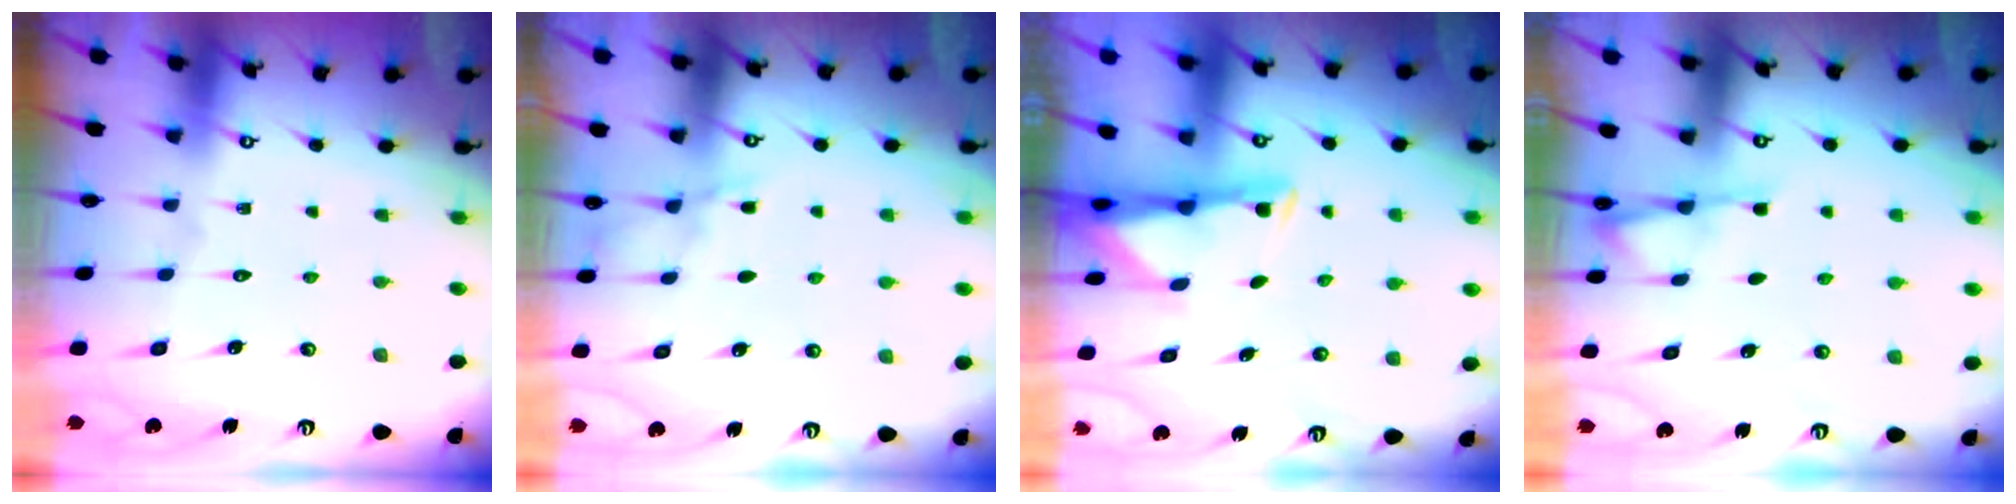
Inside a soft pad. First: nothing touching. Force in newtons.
{"total": 3.9, "press": 3.8, "slide": 0.5}
{"total": 2.7, "press": 2.6, "slide": 0.7}
{"total": 2.4, "press": 2.4, "slide": 0.5}